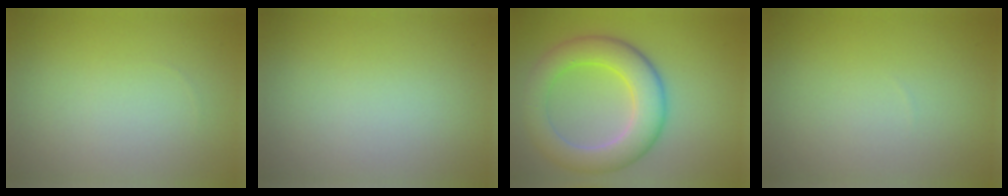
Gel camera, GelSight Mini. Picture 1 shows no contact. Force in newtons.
{"total": 0.0}
{"total": 6.8, "press": 6.8, "slide": 0.4}
{"total": 0.0}